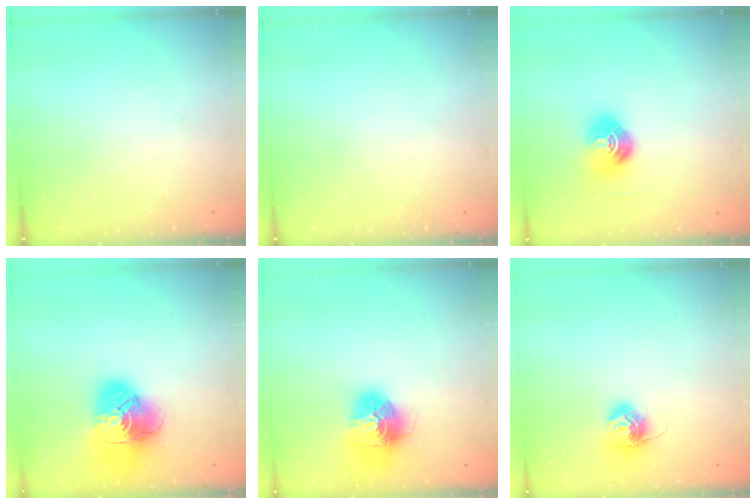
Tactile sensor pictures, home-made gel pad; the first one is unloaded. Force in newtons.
{"total": 0.0}
{"total": 10.0, "press": 10.0, "slide": 0.4}
{"total": 16.9, "press": 16.8, "slide": 2.0}
{"total": 16.4, "press": 16.3, "slide": 1.8}
{"total": 11.2, "press": 11.2, "slide": 0.7}